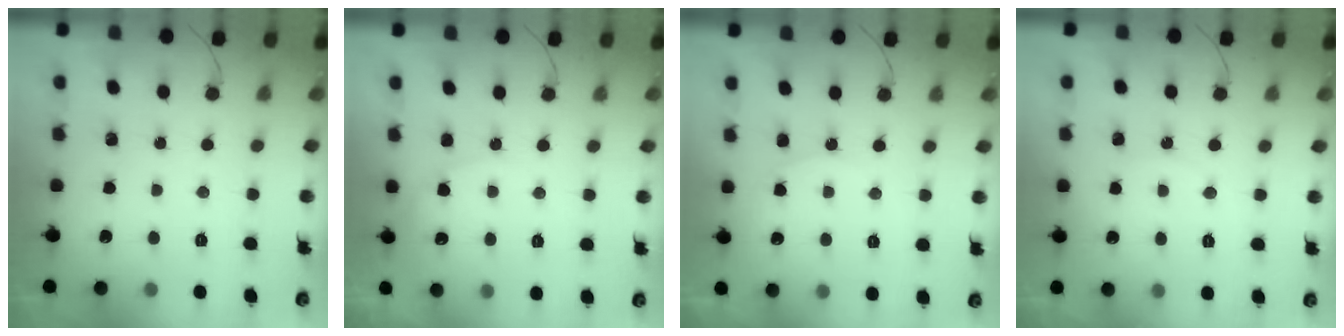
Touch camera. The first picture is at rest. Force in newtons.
{"total": 6.1, "press": 6.0, "slide": 0.7}
{"total": 5.5, "press": 5.5, "slide": 0.5}
{"total": 3.4, "press": 3.4, "slide": 0.6}